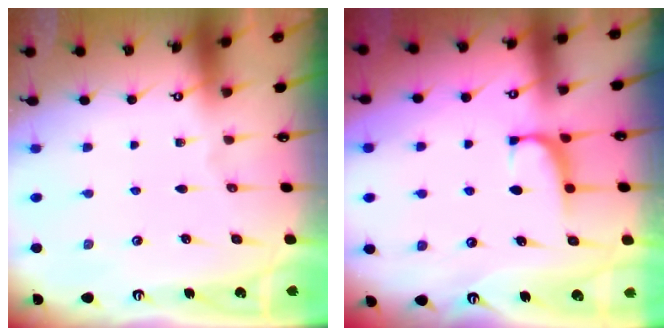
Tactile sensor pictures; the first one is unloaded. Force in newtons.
{"total": 0.8, "press": 0.6, "slide": 0.6}